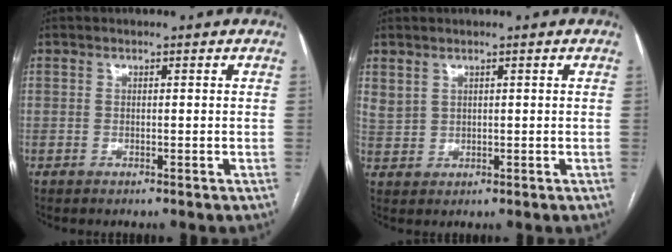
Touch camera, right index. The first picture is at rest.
{"total": 2.5, "force": [1.9, 1.5, 0.8], "torque": [-0.020, 0.003, 0.046]}